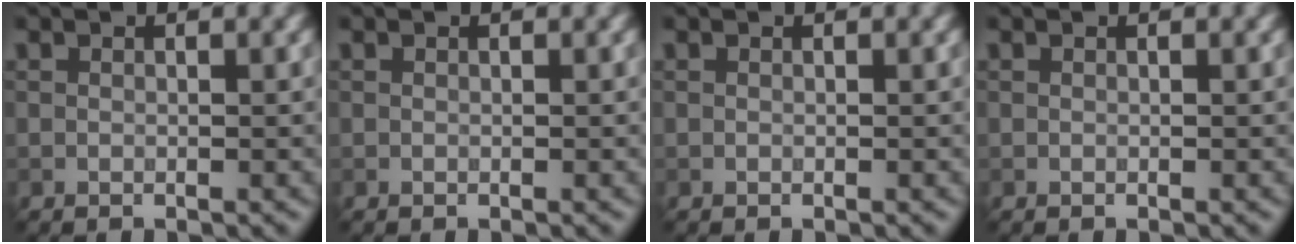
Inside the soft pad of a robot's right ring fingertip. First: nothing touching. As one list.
[{"total": 0.0}, {"total": 0.0}, {"total": 0.0}]